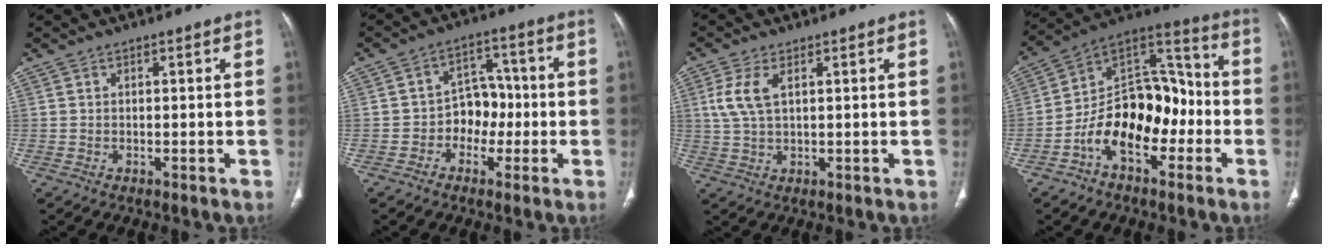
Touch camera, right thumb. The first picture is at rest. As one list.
[{"total": 7.2, "force": [-1.8, 5.8, 3.9], "torque": [-0.011, 0.036, -0.040]}, {"total": 5.4, "force": [1.7, 2.5, 4.5], "torque": [-0.114, 0.004, 0.039]}, {"total": 17.5, "force": [-5.7, 10.5, 12.9], "torque": [-0.173, 0.074, -0.101]}]